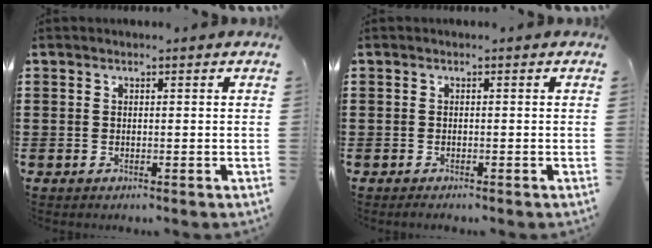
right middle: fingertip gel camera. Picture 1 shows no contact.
{"total": 0.5, "force": [-0.5, 0.1, 0.2], "torque": [-0.005, -0.003, -0.008]}